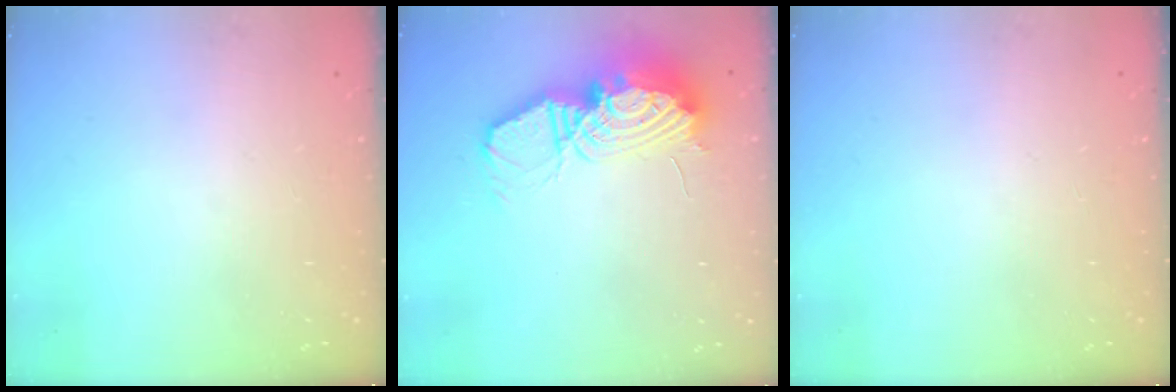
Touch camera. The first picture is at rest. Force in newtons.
{"total": 16.7, "press": 16.6, "slide": 1.5}
{"total": 0.0}